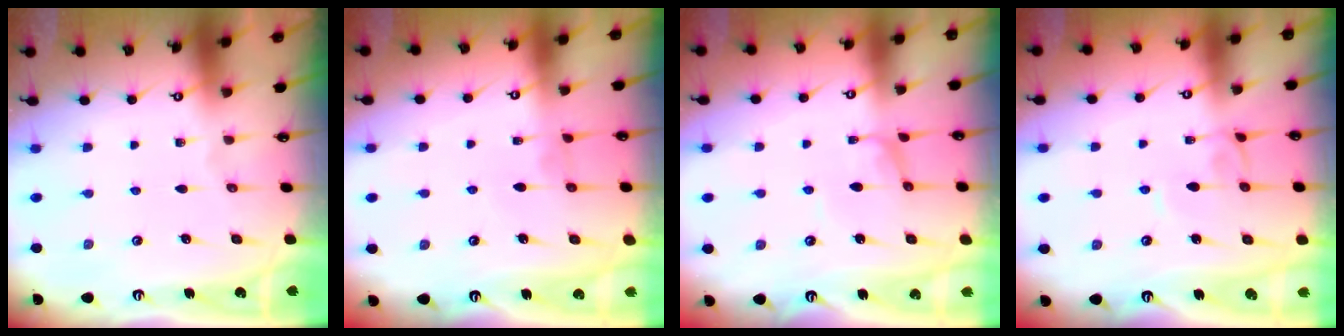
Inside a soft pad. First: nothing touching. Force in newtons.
{"total": 0.0}
{"total": 0.9, "press": 0.7, "slide": 0.5}
{"total": 2.0, "press": 2.0, "slide": 0.2}